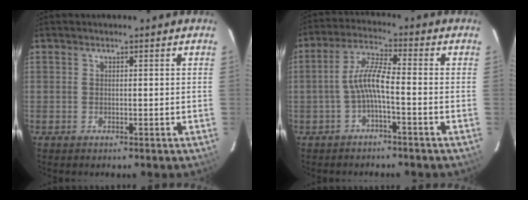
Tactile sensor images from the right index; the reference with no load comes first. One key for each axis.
{"total": 5.8, "fx": -2.1, "fy": 0.6, "fz": 5.4, "tx": -0.122, "ty": 0.015, "tz": -0.040}